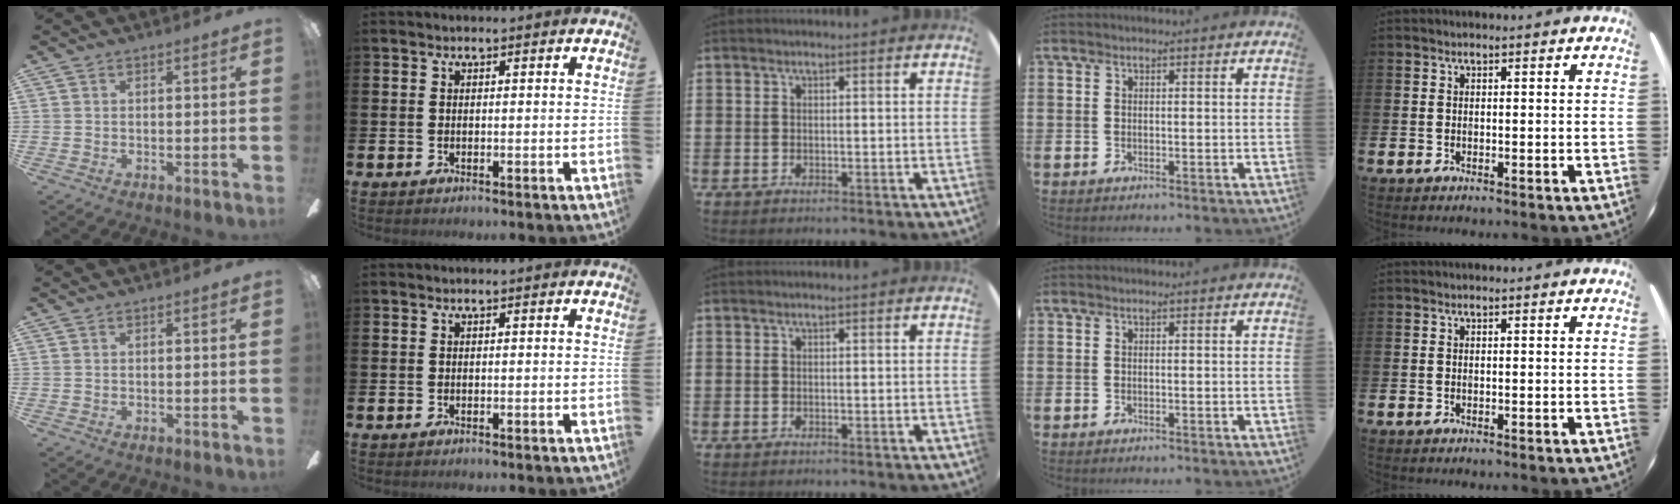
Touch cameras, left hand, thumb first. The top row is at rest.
{}